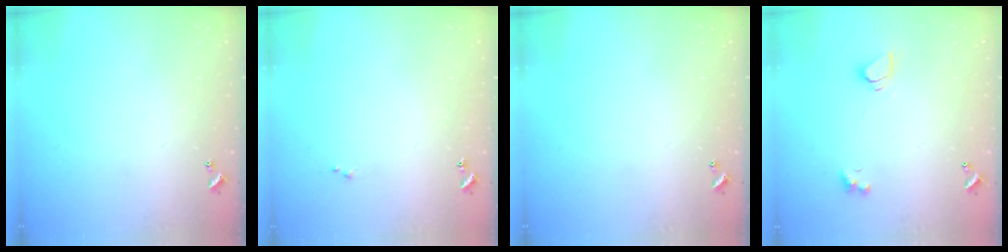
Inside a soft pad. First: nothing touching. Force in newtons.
{"total": 0.0}
{"total": 0.0}
{"total": 2.1, "press": 2.0, "slide": 0.6}